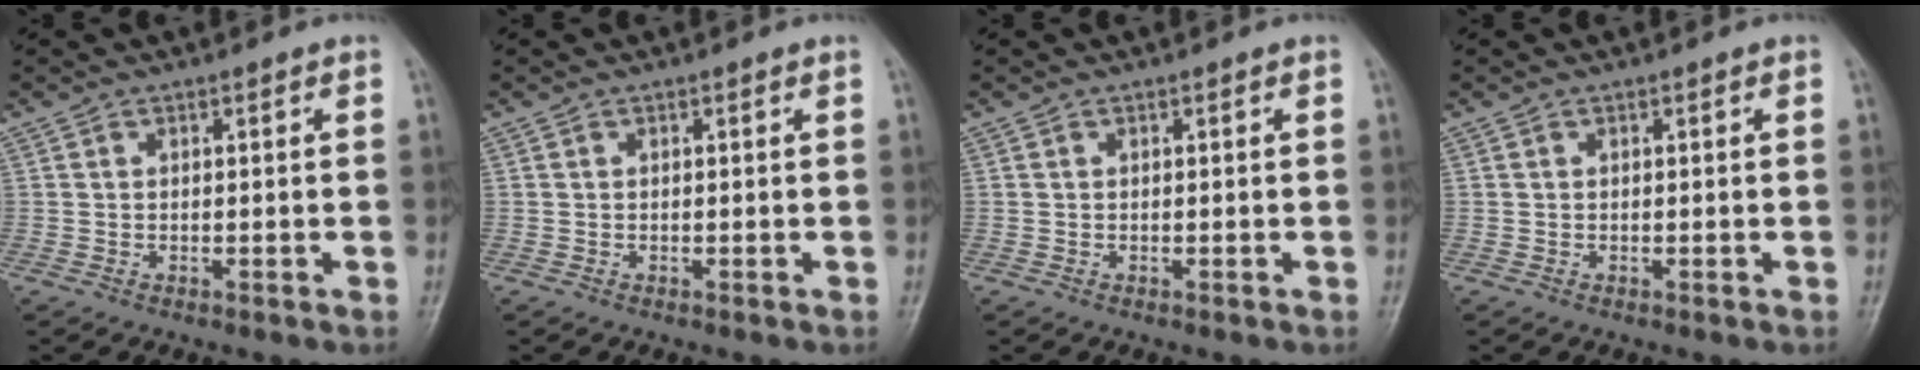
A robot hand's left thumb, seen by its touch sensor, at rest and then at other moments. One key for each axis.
{"total": 0.0}
{"total": 0.0}
{"total": 0.0}